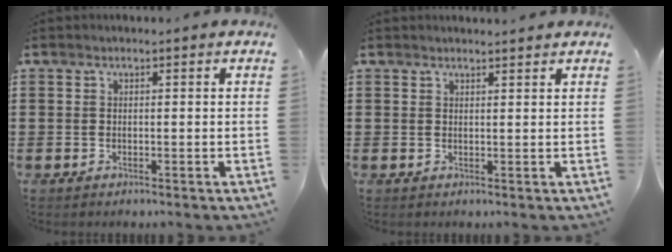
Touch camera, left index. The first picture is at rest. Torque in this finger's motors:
{"motor_torque": [-0.10, -0.22, -0.03, 0.00]}